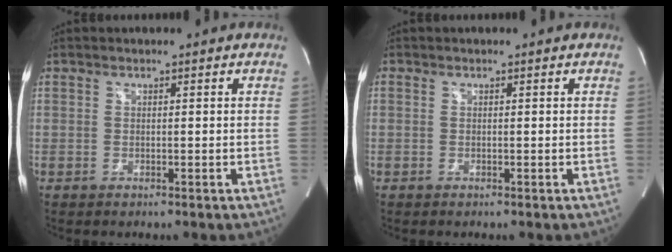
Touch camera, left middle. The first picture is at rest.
{"total": 0.0}